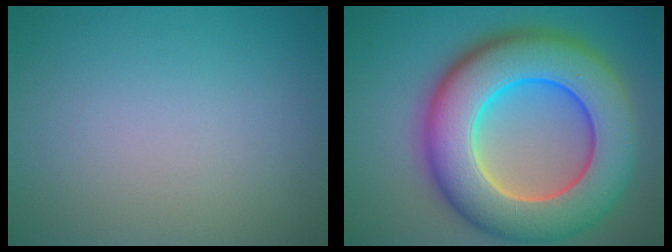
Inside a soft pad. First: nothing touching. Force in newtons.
{"total": 13.6, "press": 13.6, "slide": 0.6}